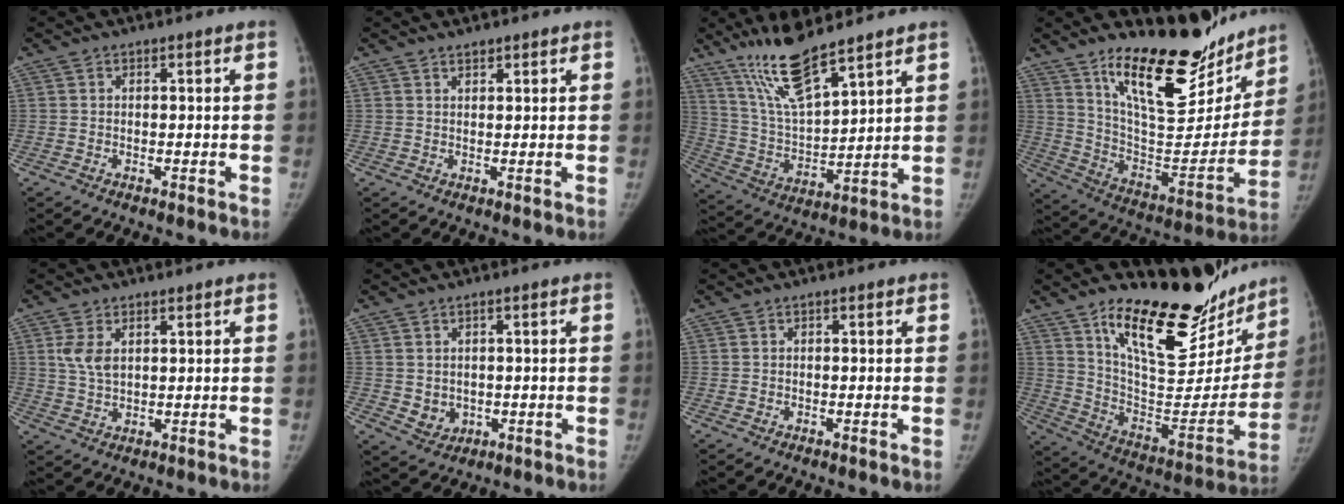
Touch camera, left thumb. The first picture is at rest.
{"total": 1.3, "force": [1.2, 0.5, 0.4], "torque": [0.004, -0.009, 0.019]}
{"total": 13.8, "force": [10.4, 2.8, 8.6], "torque": [-0.150, -0.058, 0.211]}
{"total": 25.3, "force": [18.3, 9.3, 14.8], "torque": [-0.171, -0.107, 0.299]}
{"total": 4.4, "force": [1.7, 2.6, 3.1], "torque": [-0.055, -0.006, 0.041]}
{"total": 3.9, "force": [-0.3, 3.4, 1.9], "torque": [-0.011, -0.003, 0.010]}
{"total": 0.0}
{"total": 29.0, "force": [20.9, 11.3, 16.6], "torque": [-0.200, -0.108, 0.328]}